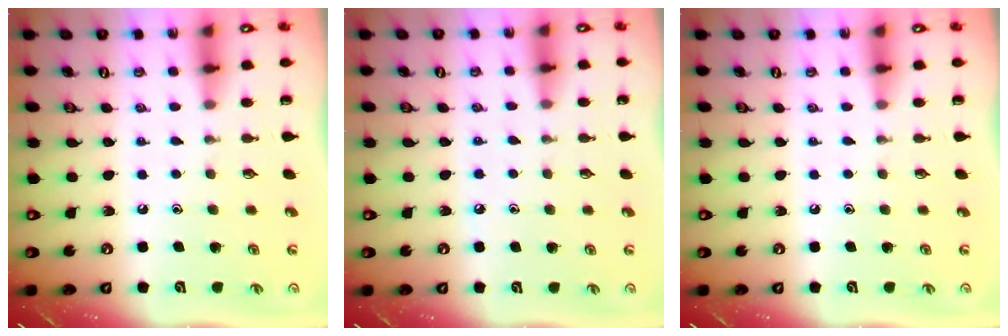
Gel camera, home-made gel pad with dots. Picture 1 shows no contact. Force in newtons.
{"total": 4.7, "press": 4.6, "slide": 0.6}
{"total": 0.0}